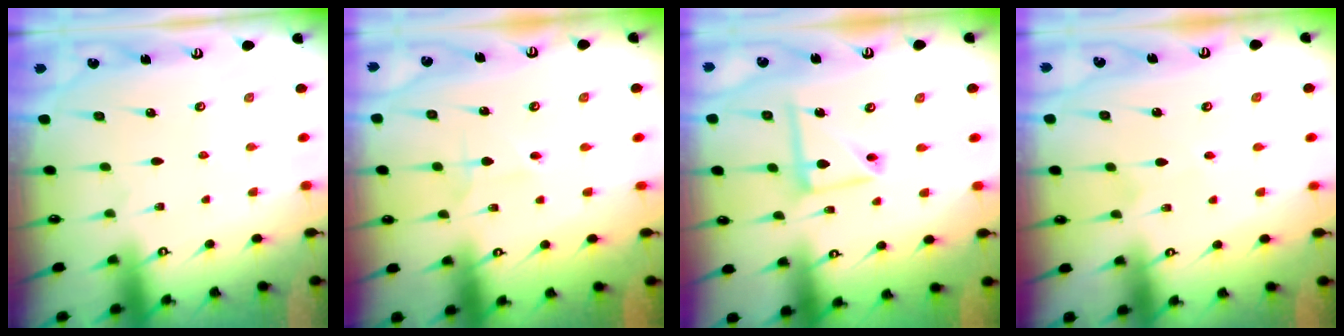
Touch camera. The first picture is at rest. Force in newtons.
{"total": 1.9, "press": 1.9, "slide": 0.1}
{"total": 10.9, "press": 10.8, "slide": 0.9}
{"total": 3.6, "press": 3.5, "slide": 0.4}